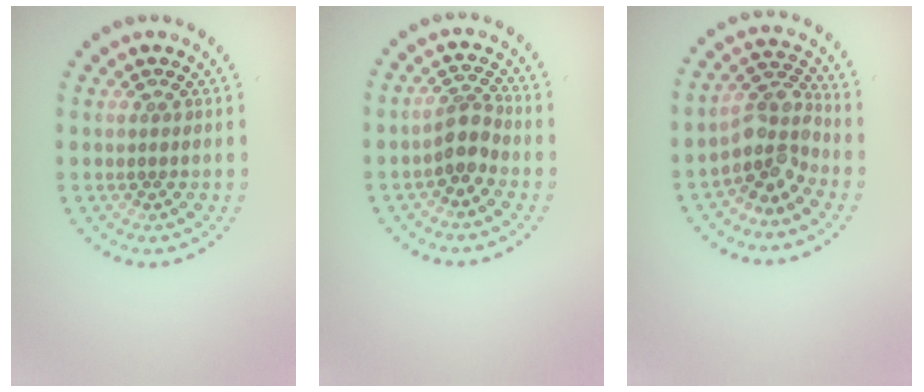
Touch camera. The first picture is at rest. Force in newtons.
{"total": 2.5, "press": 1.9, "slide": 1.6}
{"total": 3.7, "press": 2.9, "slide": 2.3}